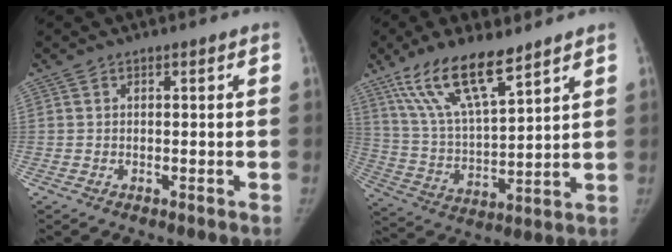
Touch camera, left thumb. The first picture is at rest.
{"total": 15.8, "force": [10.7, 4.6, 10.7], "torque": [-0.186, -0.045, 0.214]}